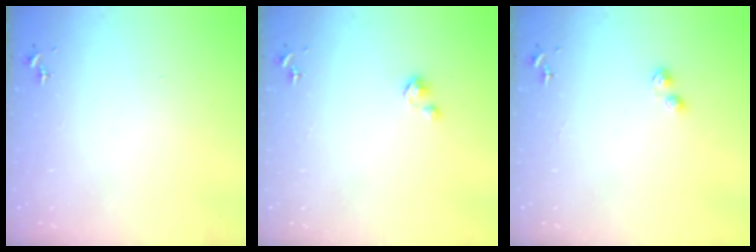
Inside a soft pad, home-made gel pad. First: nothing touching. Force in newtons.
{"total": 3.0, "press": 2.9, "slide": 0.2}
{"total": 3.3, "press": 3.2, "slide": 0.5}